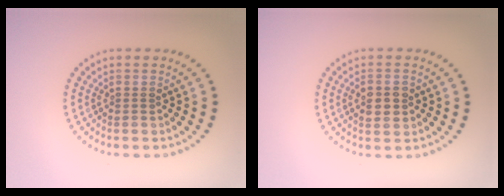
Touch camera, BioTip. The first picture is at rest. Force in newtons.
{"total": 2.8, "press": 2.8, "slide": 0.2}